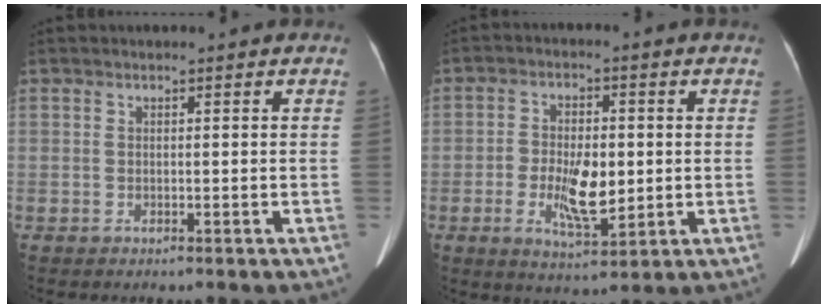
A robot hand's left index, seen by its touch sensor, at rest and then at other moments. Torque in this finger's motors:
{"motor_torque": [0.25, -0.02, 0.20, 0.15]}